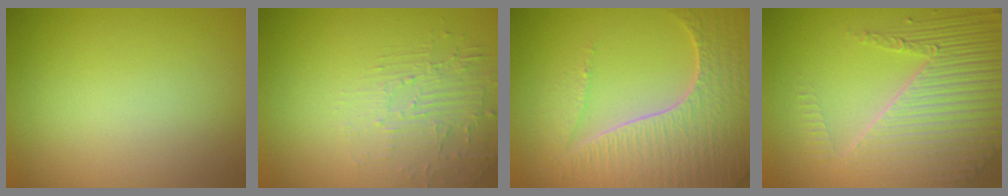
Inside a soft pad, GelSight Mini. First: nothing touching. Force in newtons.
{"total": 1.9, "press": 1.0, "slide": 1.6}
{"total": 7.5, "press": 5.6, "slide": 5.0}
{"total": 8.6, "press": 5.7, "slide": 6.4}